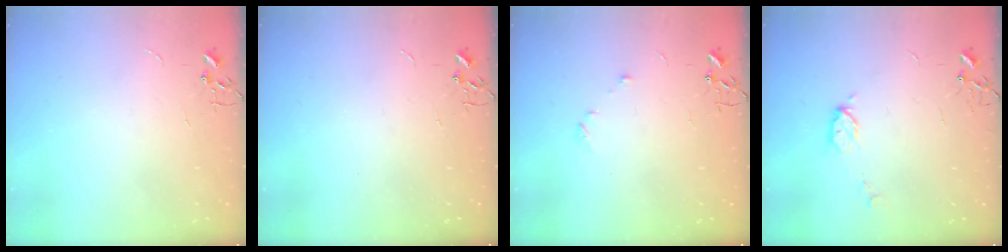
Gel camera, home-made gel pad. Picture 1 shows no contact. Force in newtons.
{"total": 0.0}
{"total": 5.1, "press": 5.0, "slide": 0.7}
{"total": 6.3, "press": 6.2, "slide": 0.9}